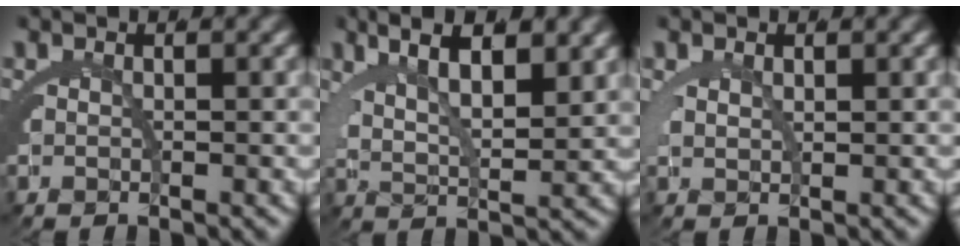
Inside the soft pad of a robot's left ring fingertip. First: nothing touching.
{"total": 7.4, "force": [3.7, 3.6, 5.3], "torque": [-0.081, 0.016, 0.053]}
{"total": 1.3, "force": [1.0, 0.0, 0.7], "torque": [-0.021, -0.007, 0.028]}